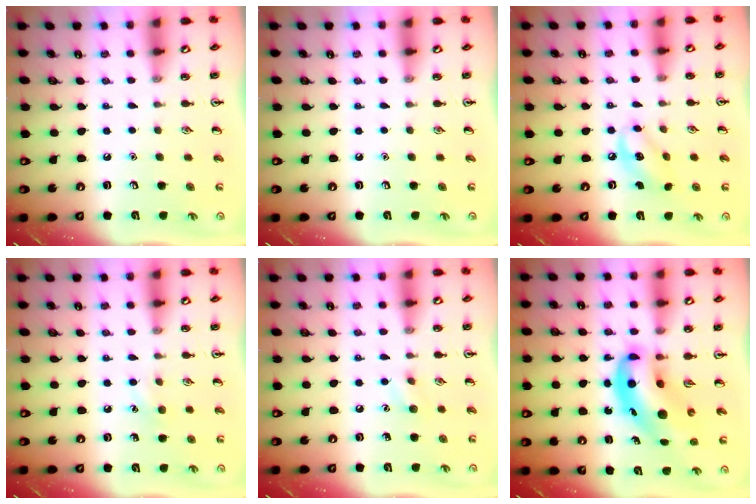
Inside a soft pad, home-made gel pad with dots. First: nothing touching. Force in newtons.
{"total": 0.0}
{"total": 7.0, "press": 6.9, "slide": 1.3}
{"total": 6.5, "press": 6.3, "slide": 1.3}
{"total": 5.7, "press": 5.5, "slide": 1.7}
{"total": 10.6, "press": 10.1, "slide": 3.1}